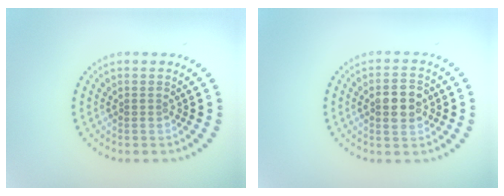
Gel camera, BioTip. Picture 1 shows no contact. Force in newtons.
{"total": 3.6, "press": 3.6, "slide": 0.2}